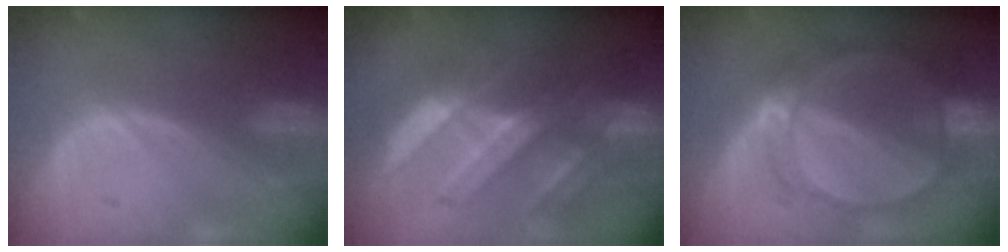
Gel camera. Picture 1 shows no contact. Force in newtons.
{"total": 8.4, "press": 7.9, "slide": 3.0}
{"total": 7.2, "press": 6.4, "slide": 3.4}